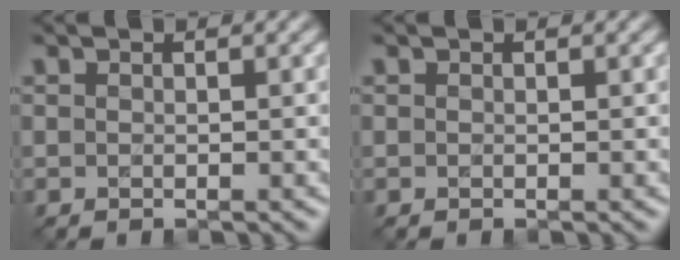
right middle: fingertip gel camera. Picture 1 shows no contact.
{"total": 0.0}